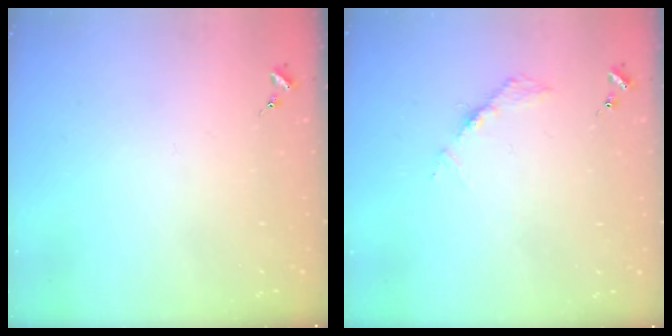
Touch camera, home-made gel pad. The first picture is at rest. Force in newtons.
{"total": 3.6, "press": 3.6, "slide": 0.5}